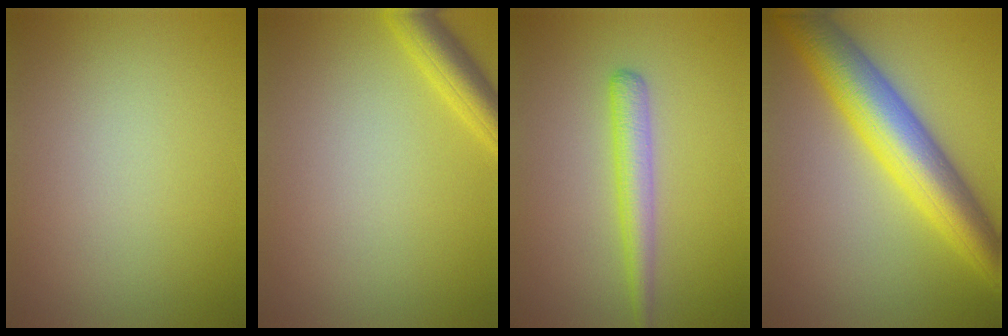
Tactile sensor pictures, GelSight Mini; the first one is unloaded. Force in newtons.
{"total": 3.3, "press": 3.3, "slide": 0.2}
{"total": 2.8, "press": 2.8, "slide": 0.1}
{"total": 8.7, "press": 8.7, "slide": 0.1}